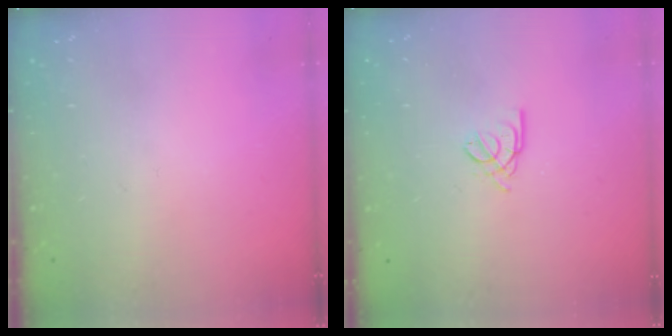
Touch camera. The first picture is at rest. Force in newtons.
{"total": 2.6, "press": 2.5, "slide": 0.5}